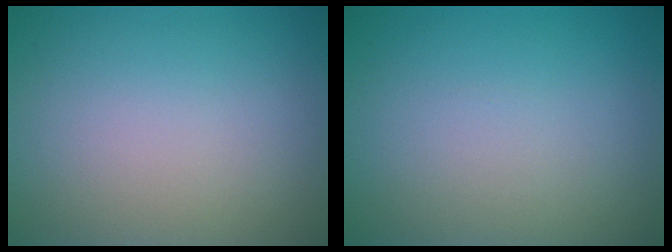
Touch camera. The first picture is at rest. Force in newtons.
{"total": 0.0}